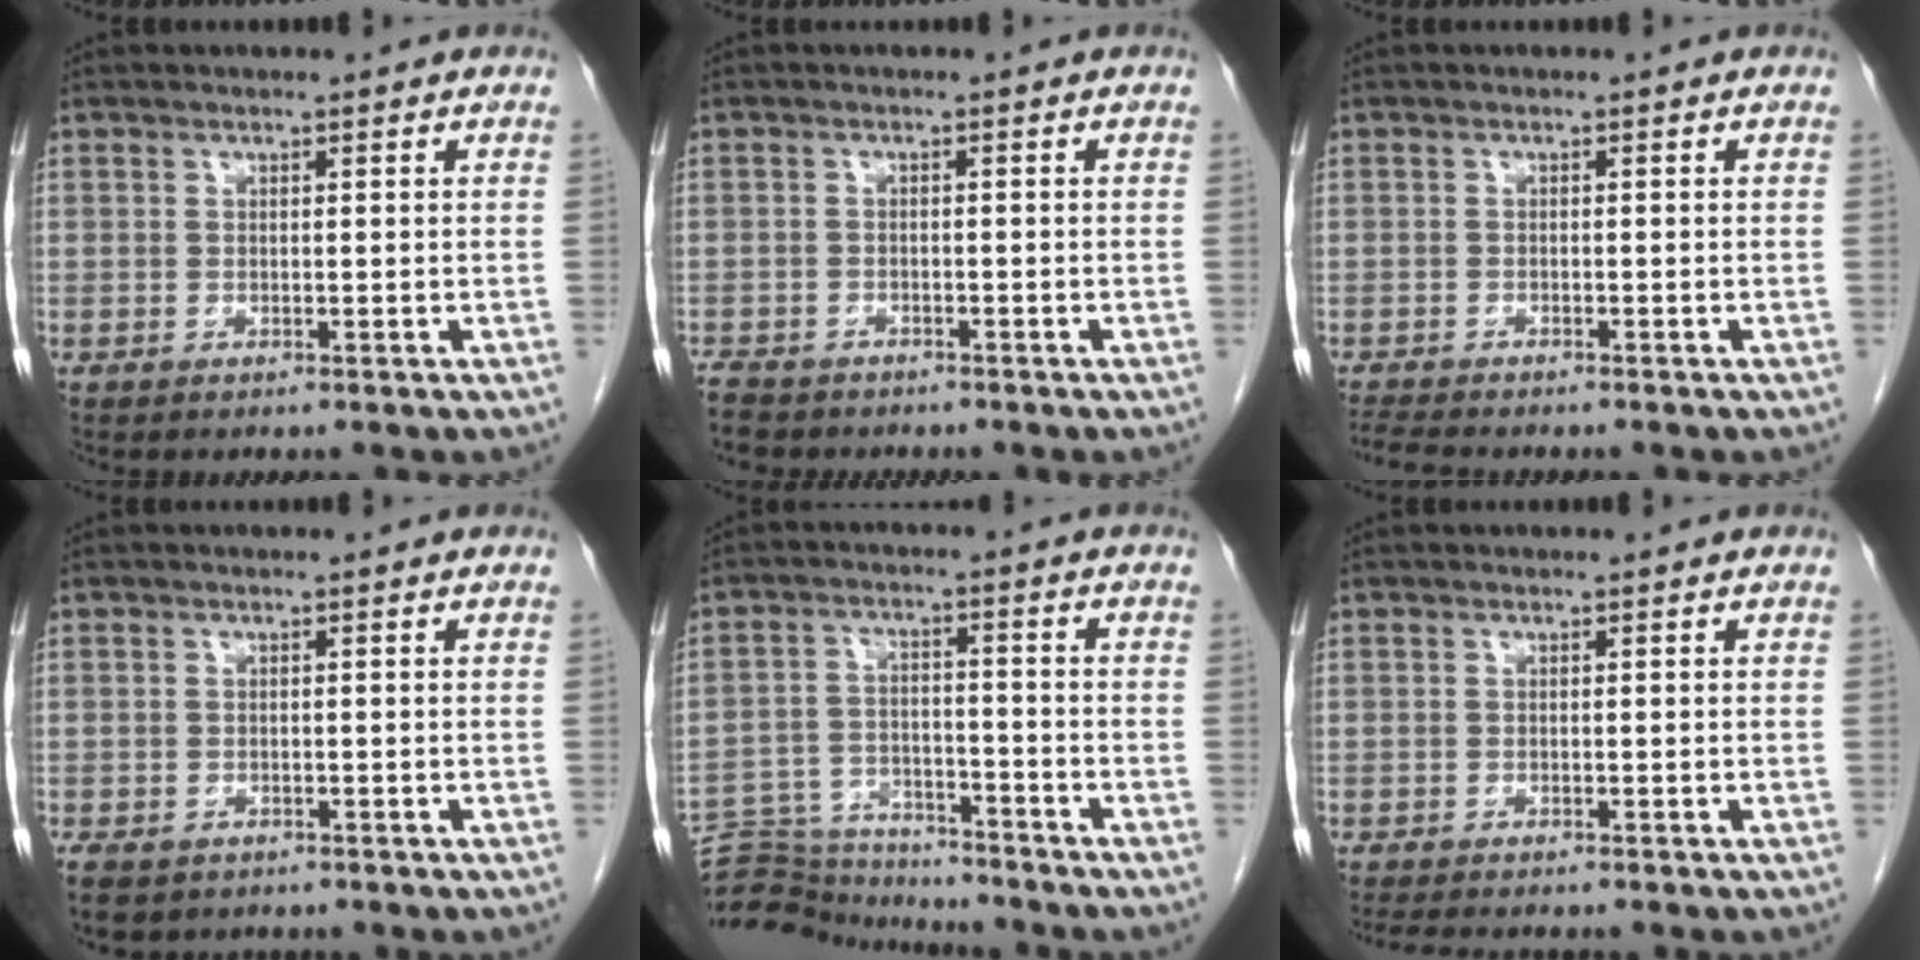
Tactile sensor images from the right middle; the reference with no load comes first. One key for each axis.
{"total": 4.8, "fx": -4.2, "fy": 1.9, "fz": 1.4, "tx": -0.024, "ty": -0.008, "tz": -0.065}
{"total": 3.8, "fx": -3.6, "fy": 0.1, "fz": 1.4, "tx": -0.031, "ty": -0.014, "tz": -0.059}
{"total": 5.4, "fx": -3.7, "fy": 3.3, "fz": 2.1, "tx": -0.037, "ty": -0.006, "tz": -0.051}
{"total": 11.3, "fx": -11.2, "fy": 1.6, "fz": 0.7, "tx": -0.011, "ty": 0.024, "tz": -0.182}
{"total": 4.9, "fx": -4.3, "fy": 0.6, "fz": 2.2, "tx": -0.034, "ty": -0.013, "tz": -0.065}